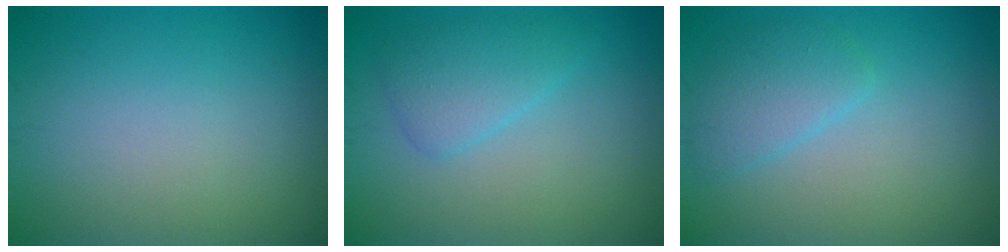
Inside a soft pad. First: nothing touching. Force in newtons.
{"total": 2.8, "press": 2.8, "slide": 0.2}
{"total": 2.5, "press": 2.5, "slide": 0.3}